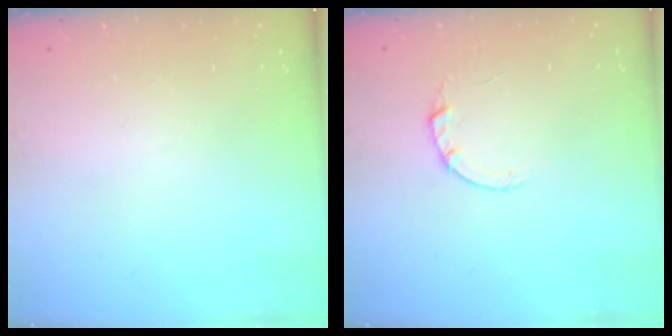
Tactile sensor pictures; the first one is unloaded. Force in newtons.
{"total": 2.0, "press": 2.0, "slide": 0.2}